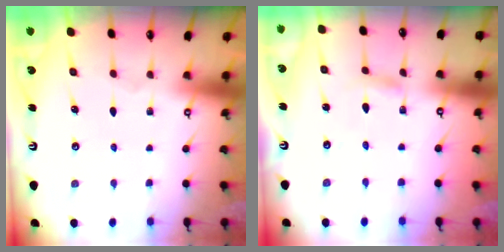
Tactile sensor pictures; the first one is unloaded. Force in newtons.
{"total": 2.8, "press": 2.8, "slide": 0.4}